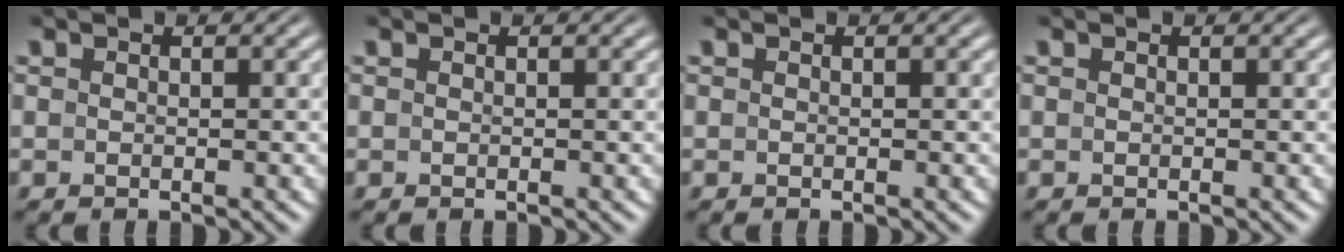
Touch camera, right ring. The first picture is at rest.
{"total": 0.0}
{"total": 1.3, "force": [-0.3, -1.2, -0.4], "torque": [0.015, -0.011, 0.006]}
{"total": 0.0}